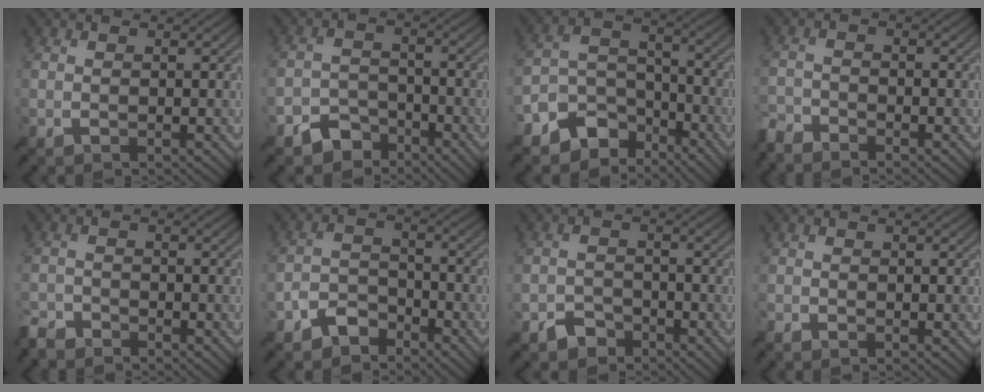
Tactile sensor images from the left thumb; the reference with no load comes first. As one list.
[{"total": 5.1, "force": [-3.9, 2.9, 1.5], "torque": [-0.025, 0.000, -0.080]}, {"total": 9.5, "force": [-7.0, 5.7, 3.0], "torque": [-0.059, 0.001, -0.130]}, {"total": 3.3, "force": [-3.2, 0.7, 0.5], "torque": [-0.012, -0.008, -0.076]}, {"total": 3.2, "force": [-3.1, 0.9, 0.5], "torque": [-0.010, -0.007, -0.073]}, {"total": 5.4, "force": [-4.3, 2.6, 1.8], "torque": [-0.034, 0.002, -0.098]}, {"total": 3.2, "force": [-2.5, 1.7, 0.9], "torque": [-0.012, 0.004, -0.056]}, {"total": 1.0, "force": [-1.0, 0.1, 0.2], "torque": [-0.004, -0.005, -0.024]}]